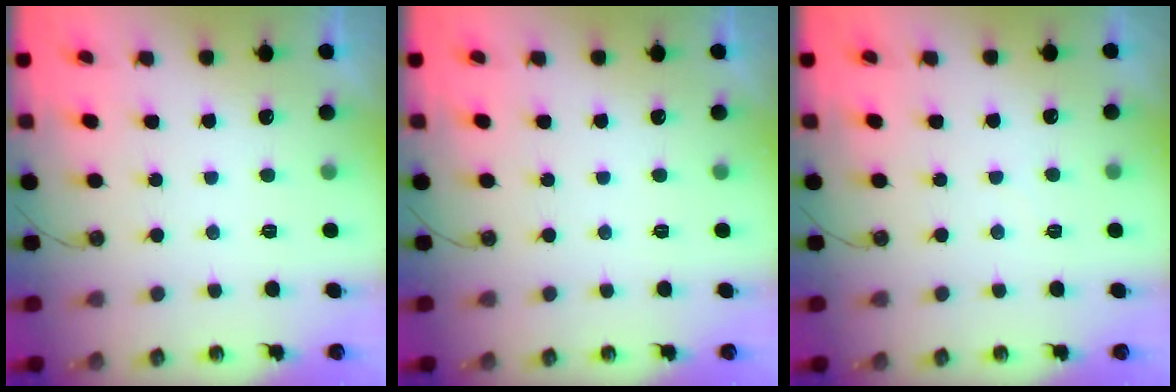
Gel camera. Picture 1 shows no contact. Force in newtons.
{"total": 0.0}
{"total": 2.6, "press": 2.6, "slide": 0.4}